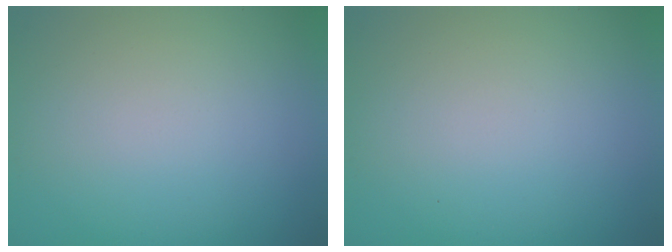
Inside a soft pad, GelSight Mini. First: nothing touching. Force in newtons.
{"total": 0.0}